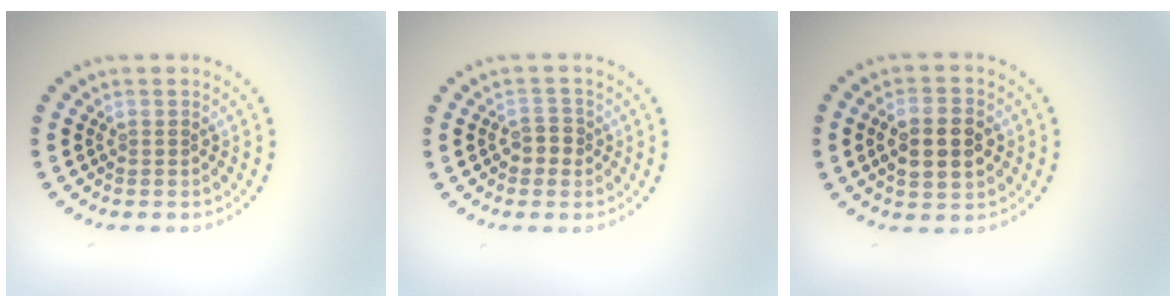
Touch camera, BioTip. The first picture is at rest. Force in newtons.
{"total": 1.9, "press": 1.8, "slide": 0.7}
{"total": 4.7, "press": 4.7, "slide": 0.3}